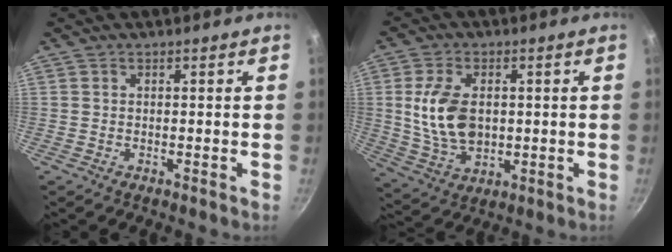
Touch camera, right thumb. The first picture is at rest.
{"total": 11.9, "force": [1.0, 7.5, 9.1], "torque": [-0.161, -0.012, 0.025]}